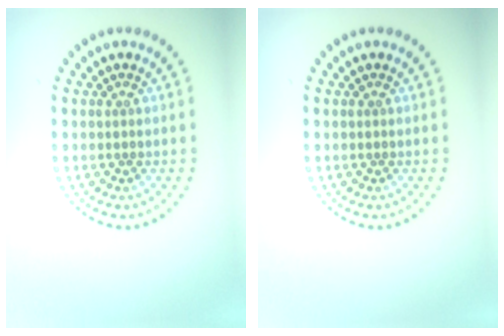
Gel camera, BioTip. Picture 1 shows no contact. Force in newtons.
{"total": 0.0}